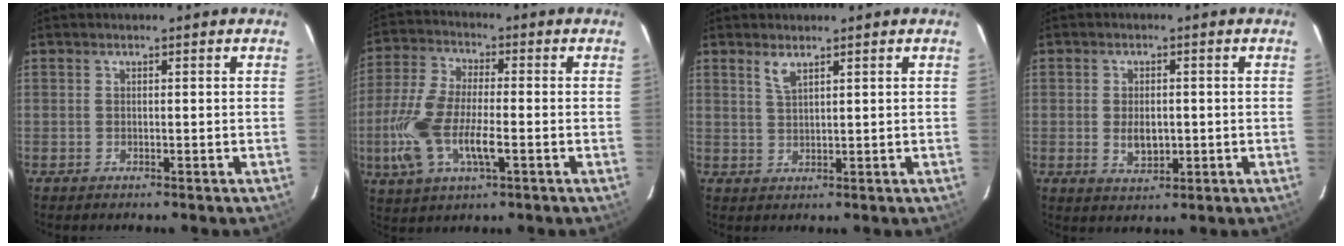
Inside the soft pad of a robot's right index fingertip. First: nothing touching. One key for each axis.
{"total": 14.0, "fx": -3.7, "fy": 5.2, "fz": 12.5, "tx": -0.278, "ty": -0.007, "tz": -0.072}
{"total": 2.4, "fx": 1.7, "fy": 0.5, "fz": 1.6, "tx": -0.033, "ty": 0.000, "tz": 0.032}
{"total": 4.9, "fx": -0.5, "fy": 3.0, "fz": 3.8, "tx": -0.069, "ty": -0.004, "tz": -0.004}